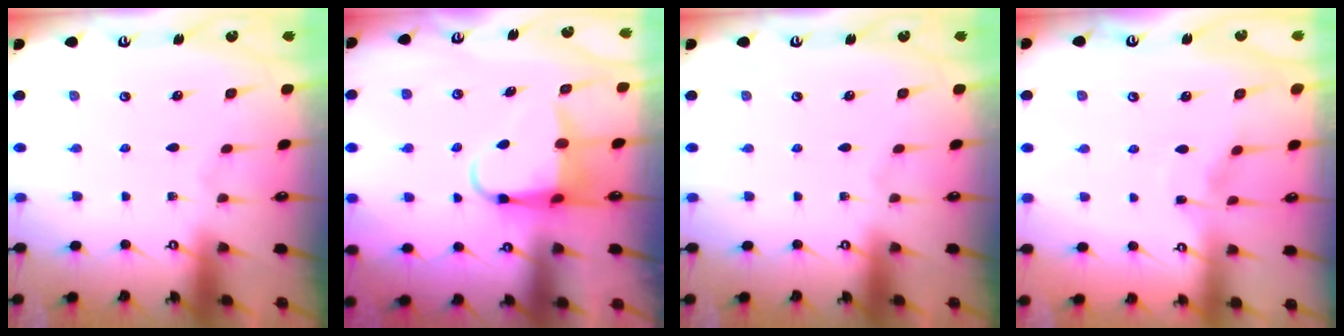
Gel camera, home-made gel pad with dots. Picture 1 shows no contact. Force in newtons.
{"total": 6.3, "press": 6.2, "slide": 0.9}
{"total": 0.0}
{"total": 2.4, "press": 2.4, "slide": 0.3}